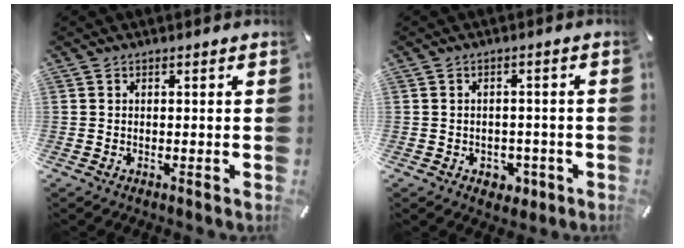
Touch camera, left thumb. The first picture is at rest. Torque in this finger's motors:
{"motor_torque": [0.00, 0.01, 0.00, 0.00, 0.02]}